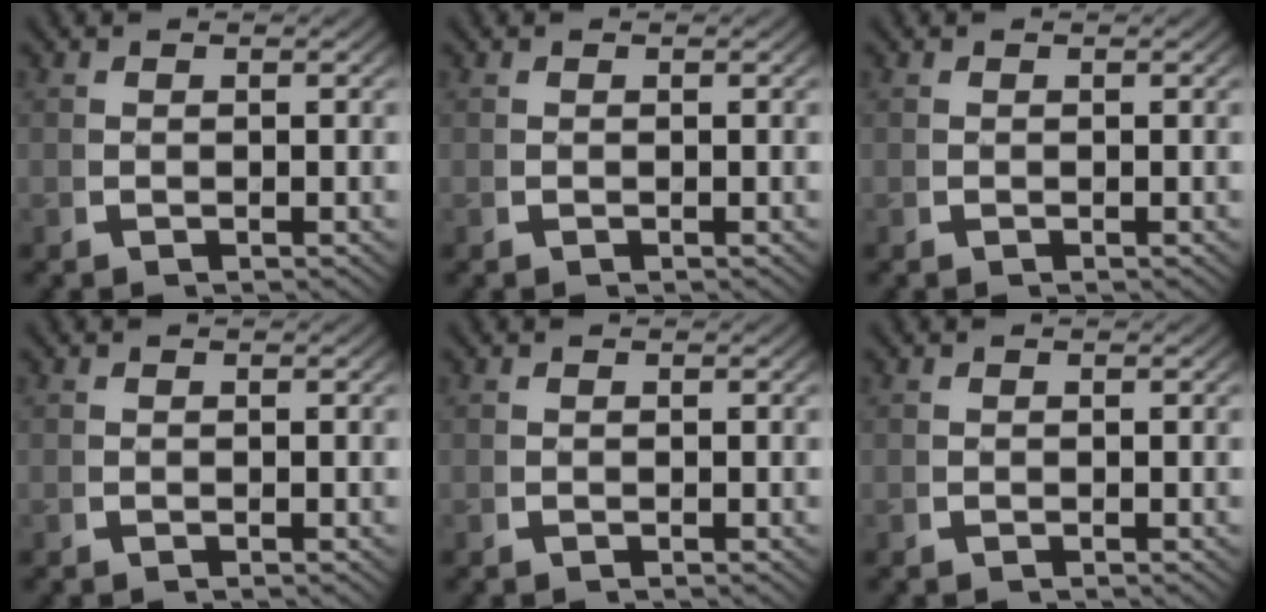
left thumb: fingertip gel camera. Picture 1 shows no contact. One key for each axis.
{"total": 0.0}
{"total": 0.0}
{"total": 0.0}
{"total": 0.0}
{"total": 0.0}